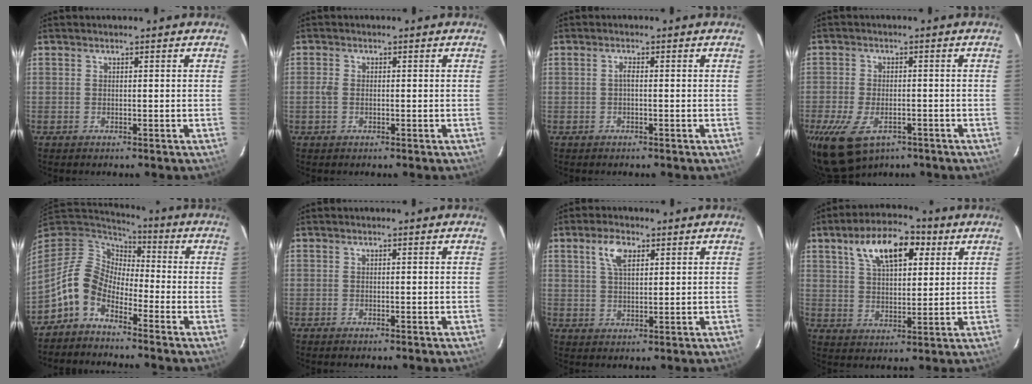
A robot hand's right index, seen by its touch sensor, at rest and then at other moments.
{"total": 1.9, "force": [-0.4, 1.2, 1.4], "torque": [-0.033, 0.002, -0.010]}
{"total": 0.8, "force": [-0.2, 0.2, 0.8], "torque": [-0.016, 0.005, -0.005]}
{"total": 9.4, "force": [-5.7, 5.2, 5.5], "torque": [-0.127, -0.025, -0.096]}
{"total": 9.4, "force": [-5.6, 5.7, 5.0], "torque": [-0.100, 0.020, -0.124]}
{"total": 0.0}
{"total": 5.2, "force": [2.5, 2.5, 3.8], "torque": [-0.069, 0.010, 0.047]}
{"total": 12.8, "force": [6.1, 6.0, 9.4], "torque": [-0.165, 0.028, 0.103]}